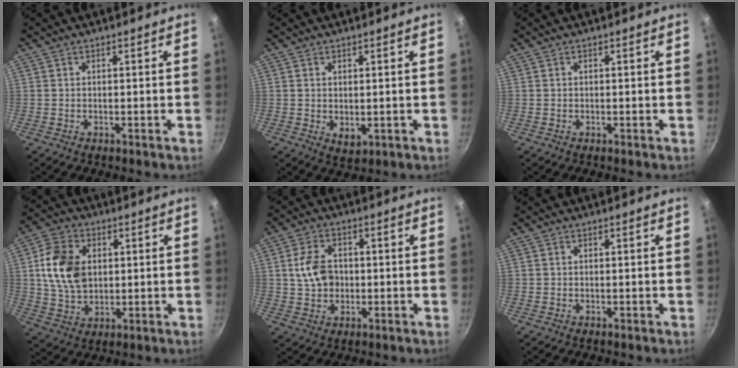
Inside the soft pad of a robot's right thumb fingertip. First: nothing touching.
{"total": 2.7, "force": [0.4, 1.7, 2.0], "torque": [-0.029, -0.011, 0.009]}
{"total": 0.0}
{"total": 12.6, "force": [2.1, 8.9, 8.7], "torque": [-0.144, 0.000, 0.040]}
{"total": 7.7, "force": [0.4, 5.8, 5.1], "torque": [-0.080, 0.010, 0.004]}
{"total": 0.0}